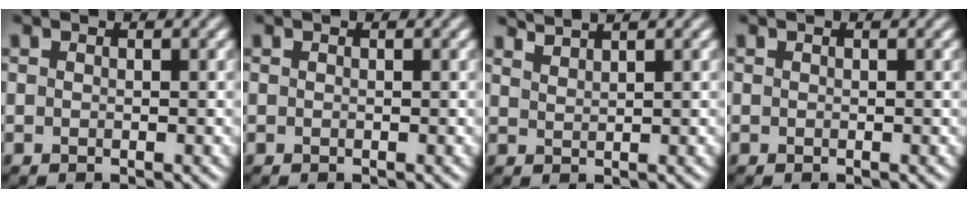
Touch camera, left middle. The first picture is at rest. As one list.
[{"total": 0.0}, {"total": 2.7, "force": [2.6, -0.2, 0.5], "torque": [-0.013, 0.006, 0.045]}, {"total": 0.0}]